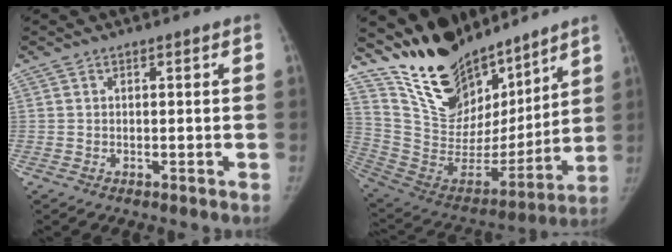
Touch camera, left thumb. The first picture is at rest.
{"total": 23.5, "force": [19.2, 10.0, 9.2], "torque": [-0.116, -0.103, 0.340]}